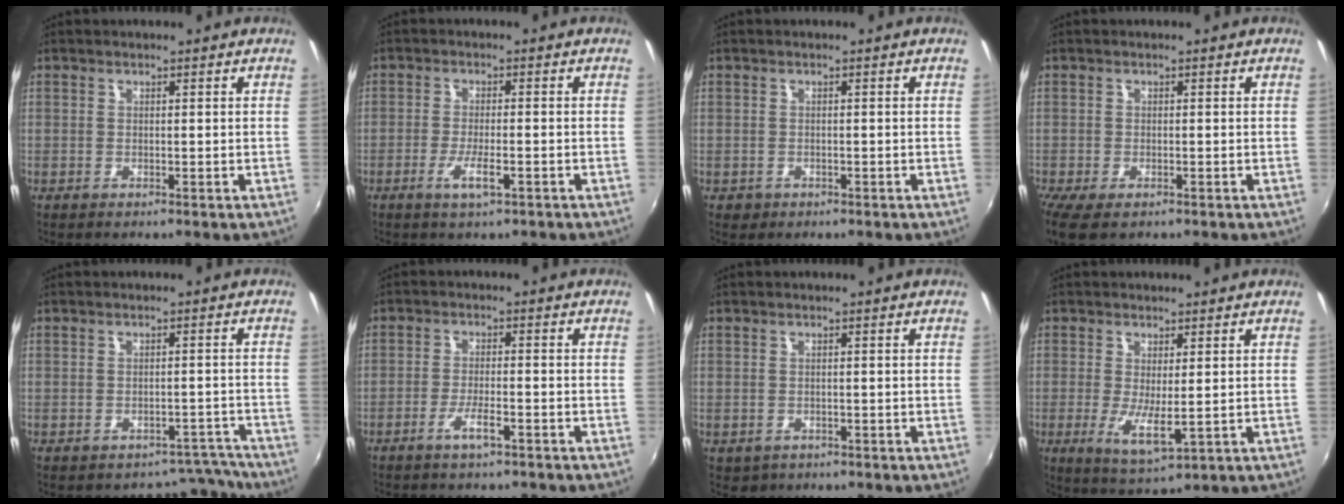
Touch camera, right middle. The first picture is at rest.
{"total": 4.0, "force": [-2.3, 0.8, 3.2], "torque": [-0.070, -0.007, -0.044]}
{"total": 1.6, "force": [-0.7, 1.4, 0.5], "torque": [-0.012, -0.004, -0.010]}
{"total": 5.1, "force": [-3.3, 2.1, 3.4], "torque": [-0.075, -0.026, -0.055]}
{"total": 4.6, "force": [-4.2, 1.7, -0.7], "torque": [0.028, 0.025, -0.052]}
{"total": 3.5, "force": [-2.7, 0.5, 2.3], "torque": [-0.056, -0.001, -0.050]}
{"total": 2.0, "force": [-0.7, 1.8, 0.6], "torque": [-0.017, -0.004, -0.006]}
{"total": 5.6, "force": [-0.5, 1.7, 5.3], "torque": [-0.102, -0.019, -0.005]}